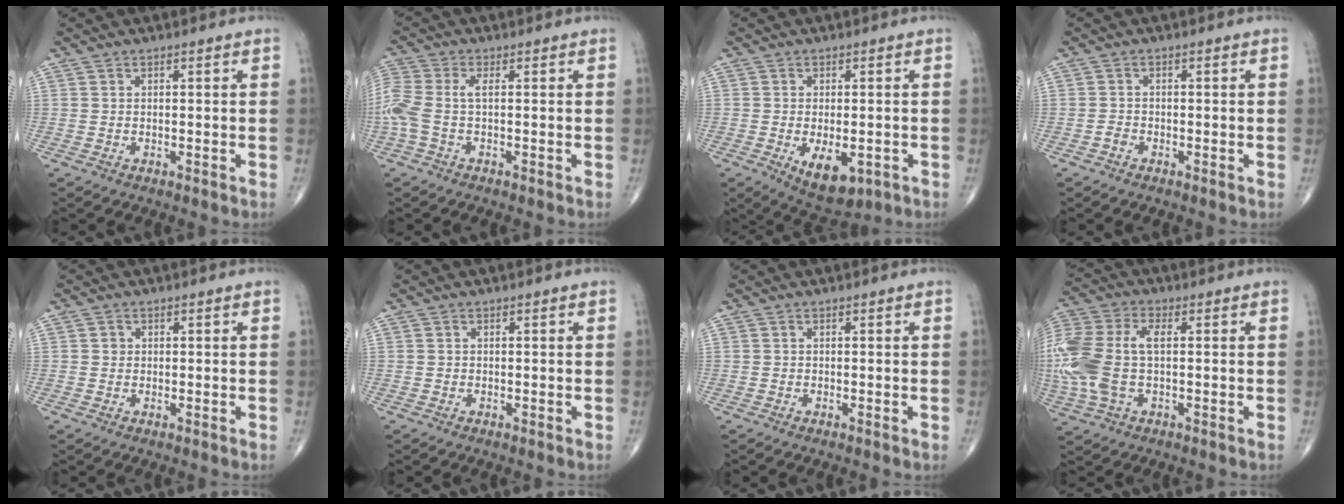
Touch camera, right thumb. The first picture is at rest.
{"total": 7.2, "force": [-0.8, 2.9, 6.5], "torque": [-0.188, 0.017, -0.019]}
{"total": 8.0, "force": [-2.5, 4.1, 6.4], "torque": [-0.088, -0.006, -0.024]}
{"total": 1.0, "force": [-0.7, 0.6, 0.4], "torque": [-0.004, 0.002, -0.017]}
{"total": 0.9, "force": [0.1, 0.9, 0.2], "torque": [0.002, 0.002, 0.001]}
{"total": 0.0}
{"total": 0.0}
{"total": 16.7, "force": [-0.1, 9.0, 14.0], "torque": [-0.364, 0.013, 0.000]}